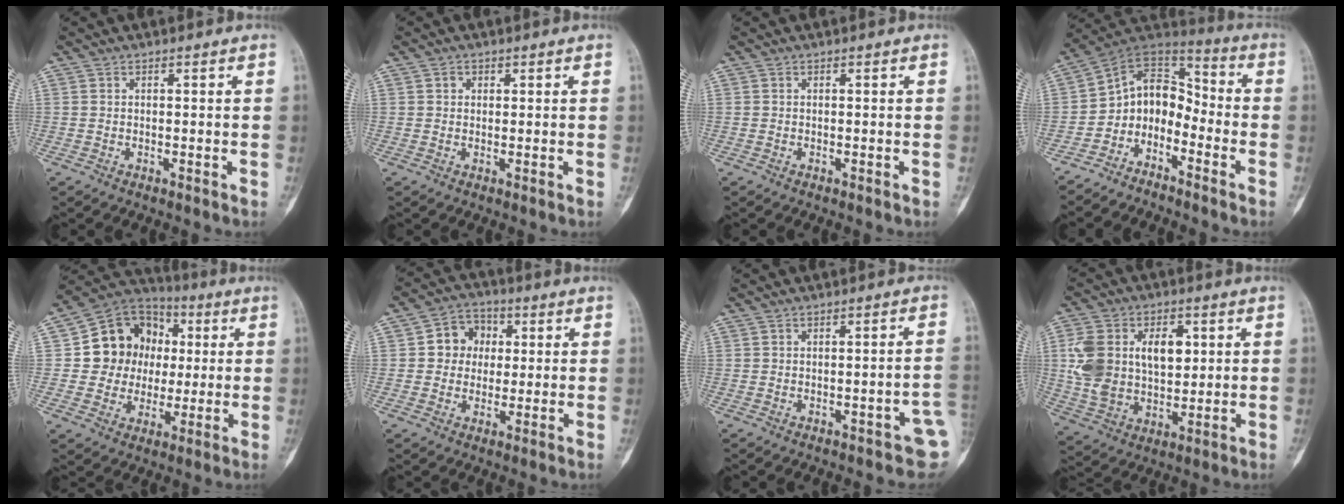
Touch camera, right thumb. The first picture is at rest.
{"total": 1.2, "force": [0.5, 1.1, 0.3], "torque": [0.005, 0.000, 0.006]}
{"total": 0.0}
{"total": 10.3, "force": [-4.8, 7.7, 5.0], "torque": [-0.048, 0.098, -0.102]}
{"total": 14.6, "force": [1.3, 13.2, 6.1], "torque": [-0.047, 0.022, 0.023]}
{"total": 7.5, "force": [1.0, 6.7, 3.3], "torque": [-0.011, 0.010, 0.007]}
{"total": 5.8, "force": [-2.0, 2.1, 5.1], "torque": [-0.046, 0.015, -0.022]}
{"total": 15.9, "force": [2.9, 10.4, 11.7], "torque": [-0.199, 0.002, 0.058]}